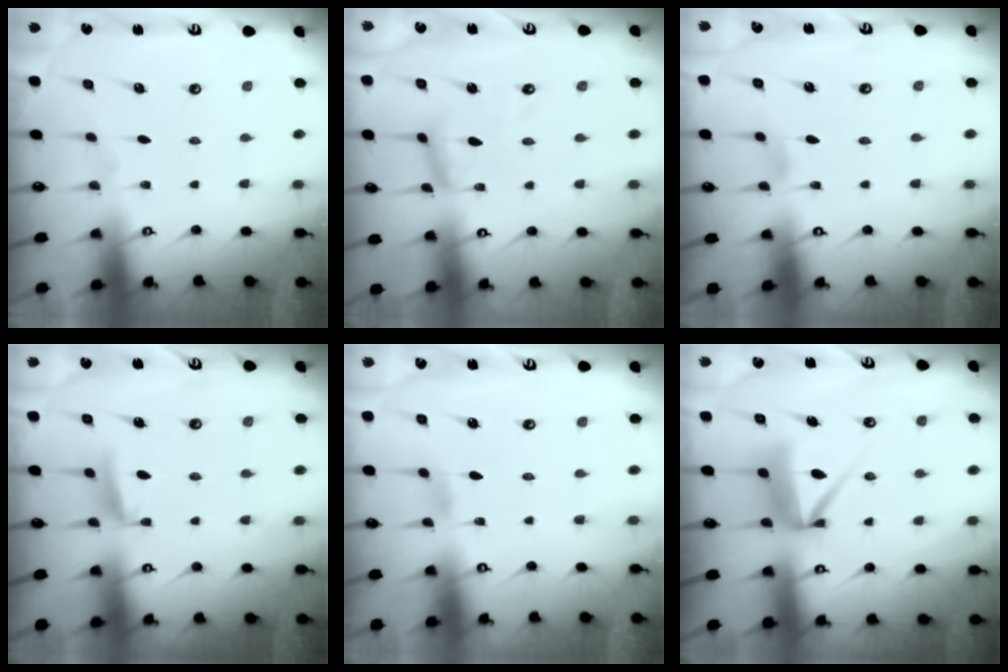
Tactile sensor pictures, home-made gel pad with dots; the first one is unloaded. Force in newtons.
{"total": 9.0, "press": 8.9, "slide": 0.6}
{"total": 2.5, "press": 2.5, "slide": 0.2}
{"total": 5.7, "press": 5.6, "slide": 0.6}
{"total": 2.8, "press": 2.8, "slide": 0.2}
{"total": 8.3, "press": 8.2, "slide": 0.9}